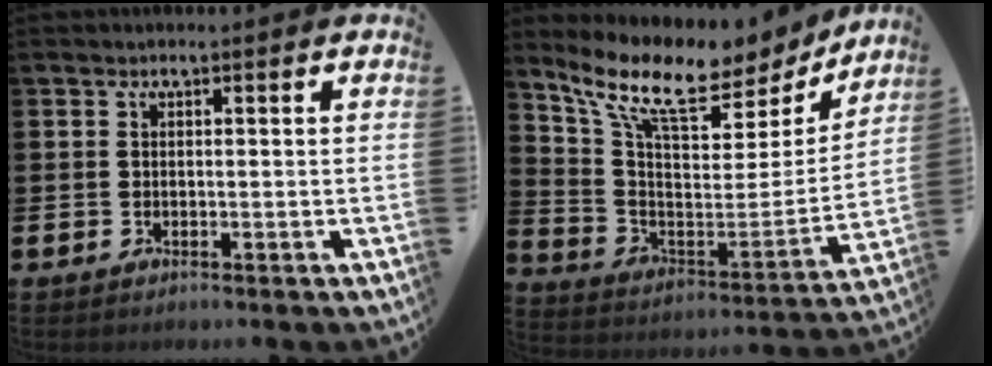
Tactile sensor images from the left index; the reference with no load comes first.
{"total": 10.7, "force": [8.7, 3.5, 5.1], "torque": [-0.129, -0.063, 0.145]}